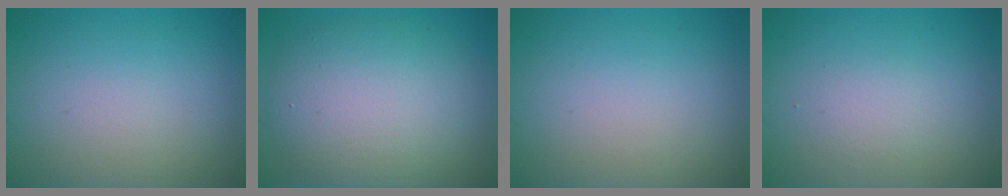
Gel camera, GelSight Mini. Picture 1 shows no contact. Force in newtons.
{"total": 8.6, "press": 8.6, "slide": 0.6}
{"total": 0.0}
{"total": 1.5, "press": 1.4, "slide": 0.1}